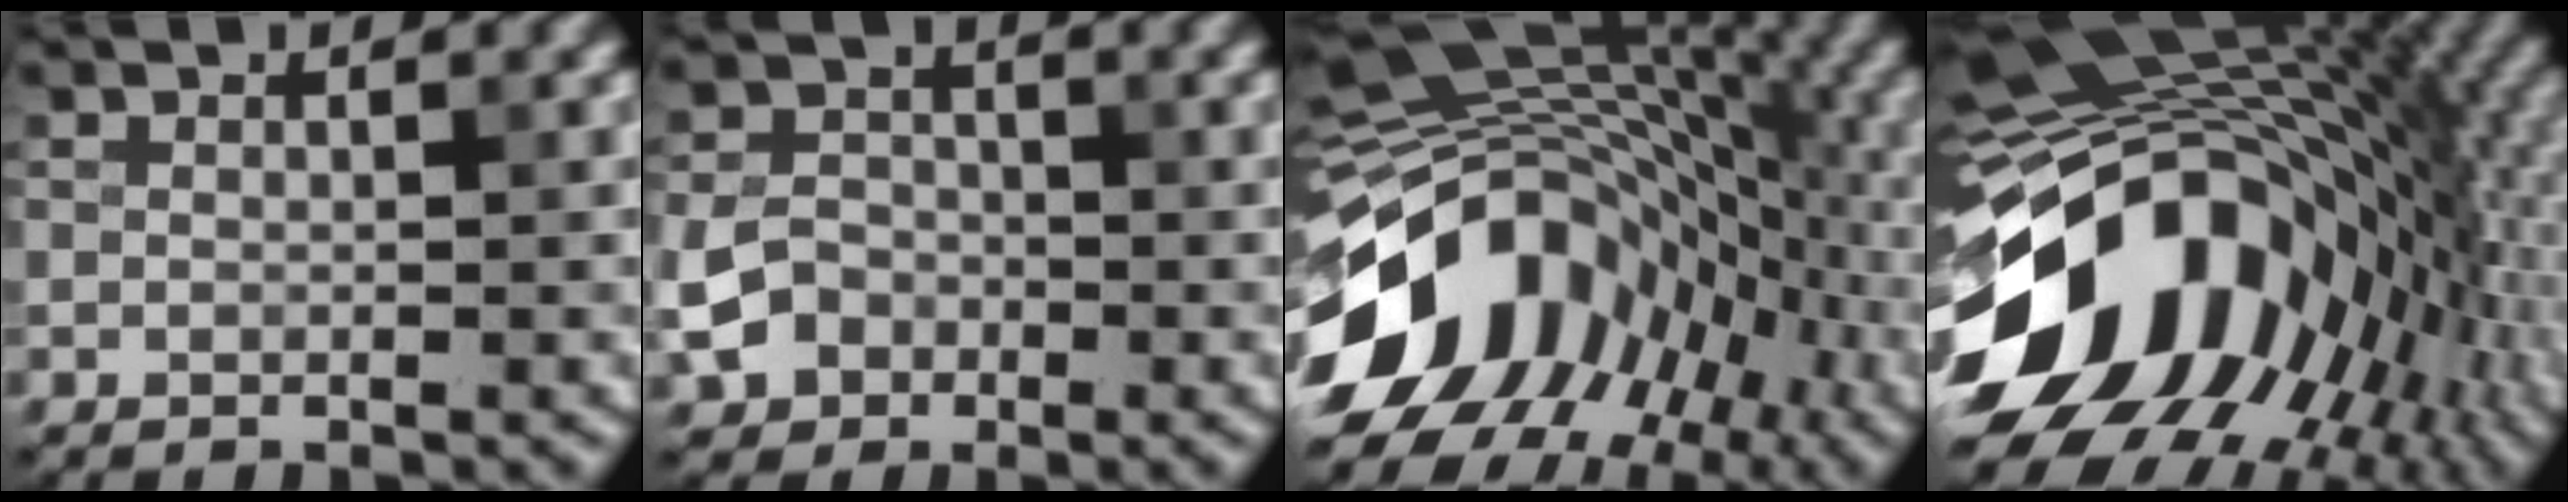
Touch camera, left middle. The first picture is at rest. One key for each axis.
{"total": 3.8, "fx": -1.5, "fy": 3.1, "fz": 1.6, "tx": -0.033, "ty": 0.000, "tz": -0.031}
{"total": 15.0, "fx": -5.5, "fy": 10.7, "fz": 9.0, "tx": -0.160, "ty": 0.005, "tz": -0.105}
{"total": 16.6, "fx": -4.3, "fy": 11.7, "fz": 10.9, "tx": -0.175, "ty": 0.011, "tz": -0.090}